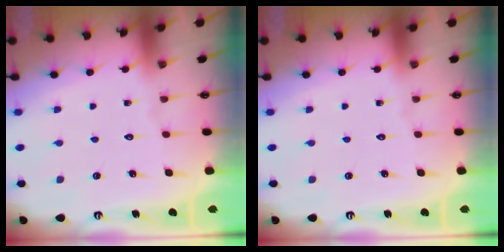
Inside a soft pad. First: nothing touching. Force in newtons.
{"total": 0.0}